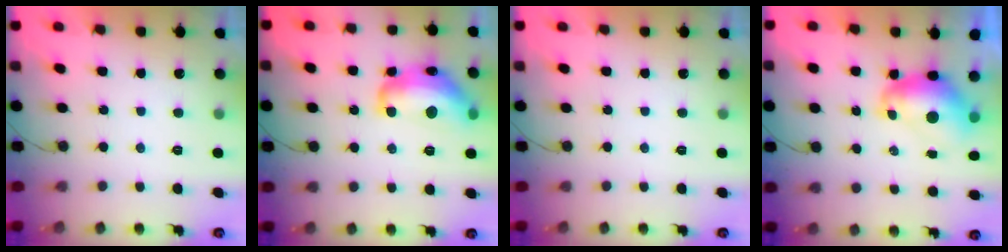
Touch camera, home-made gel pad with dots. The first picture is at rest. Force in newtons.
{"total": 15.3, "press": 15.2, "slide": 0.9}
{"total": 0.0}
{"total": 8.3, "press": 8.2, "slide": 0.9}